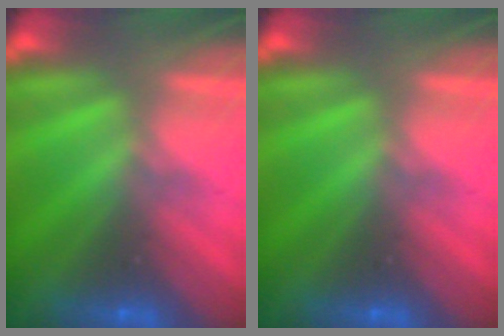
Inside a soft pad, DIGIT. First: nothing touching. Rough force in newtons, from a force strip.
{"total": 0.0}